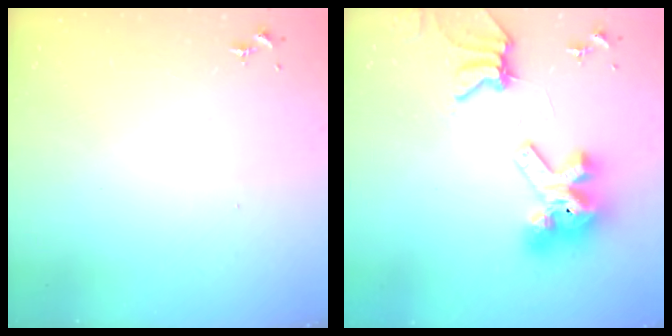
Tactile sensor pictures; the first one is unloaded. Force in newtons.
{"total": 13.6, "press": 13.5, "slide": 1.9}